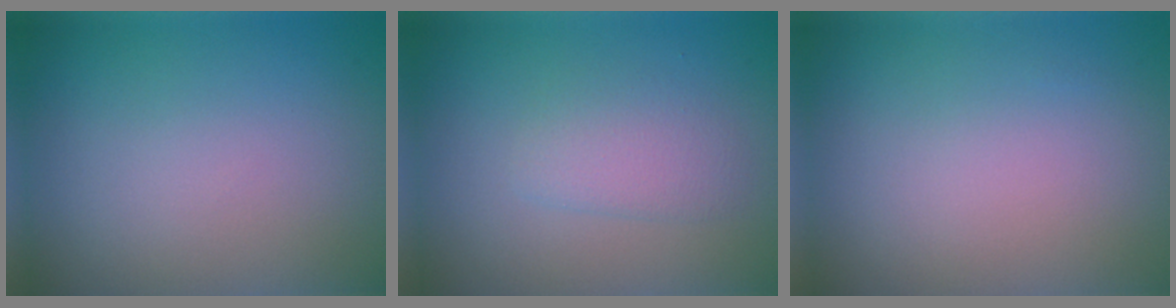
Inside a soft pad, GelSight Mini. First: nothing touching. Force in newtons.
{"total": 2.2, "press": 2.2, "slide": 0.1}
{"total": 0.0}